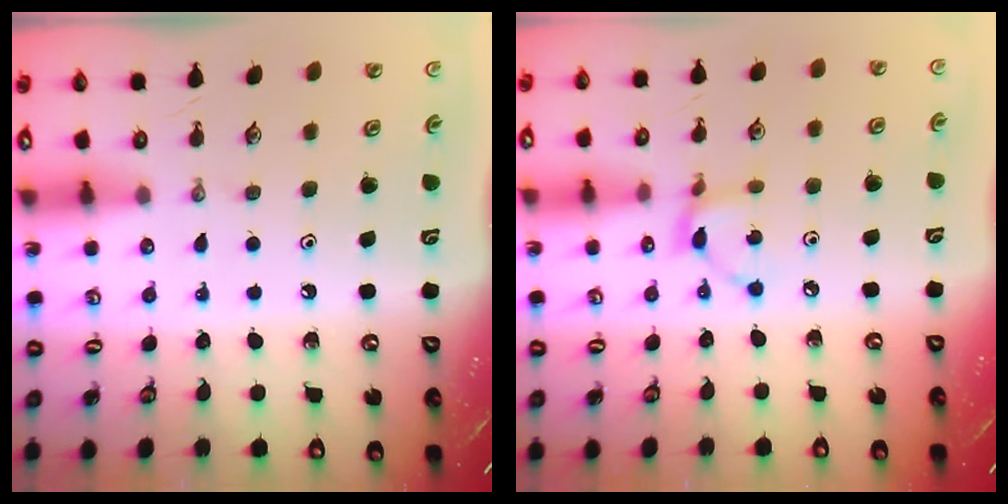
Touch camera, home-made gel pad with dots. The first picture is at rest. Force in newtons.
{"total": 3.7, "press": 3.7, "slide": 0.2}